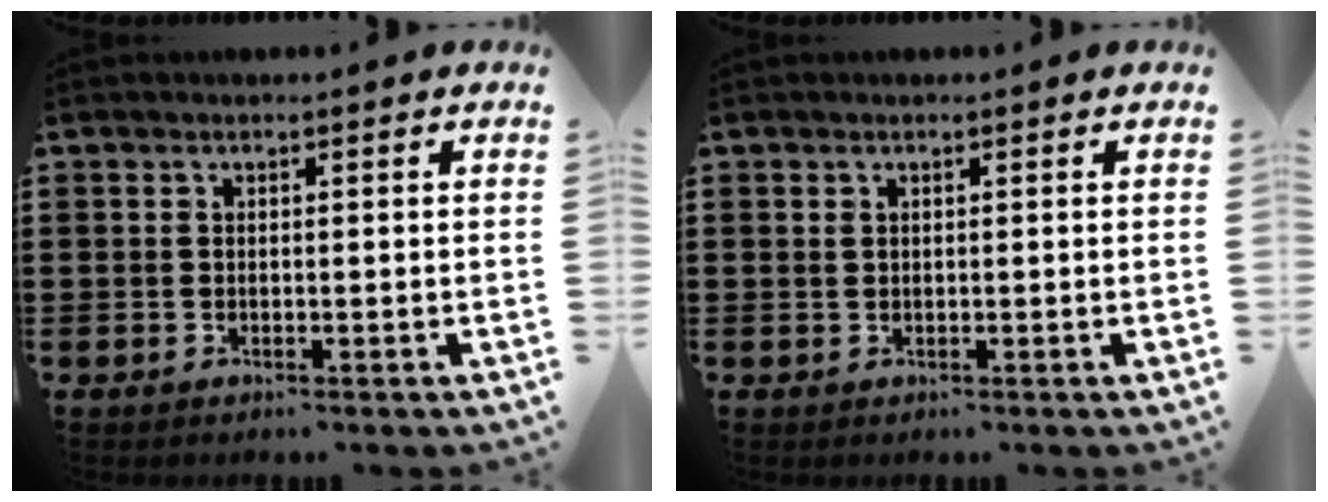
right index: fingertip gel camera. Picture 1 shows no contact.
{"total": 0.6, "force": [0.3, 0.4, 0.2], "torque": [-0.005, 0.003, 0.007]}